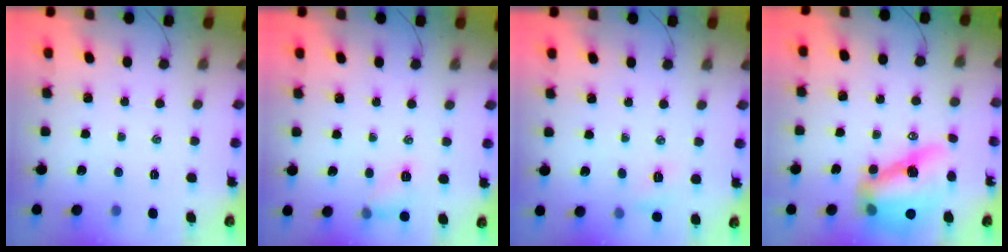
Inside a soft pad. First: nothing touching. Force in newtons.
{"total": 7.3, "press": 7.3, "slide": 0.6}
{"total": 6.1, "press": 5.9, "slide": 1.2}
{"total": 15.0, "press": 14.3, "slide": 4.4}